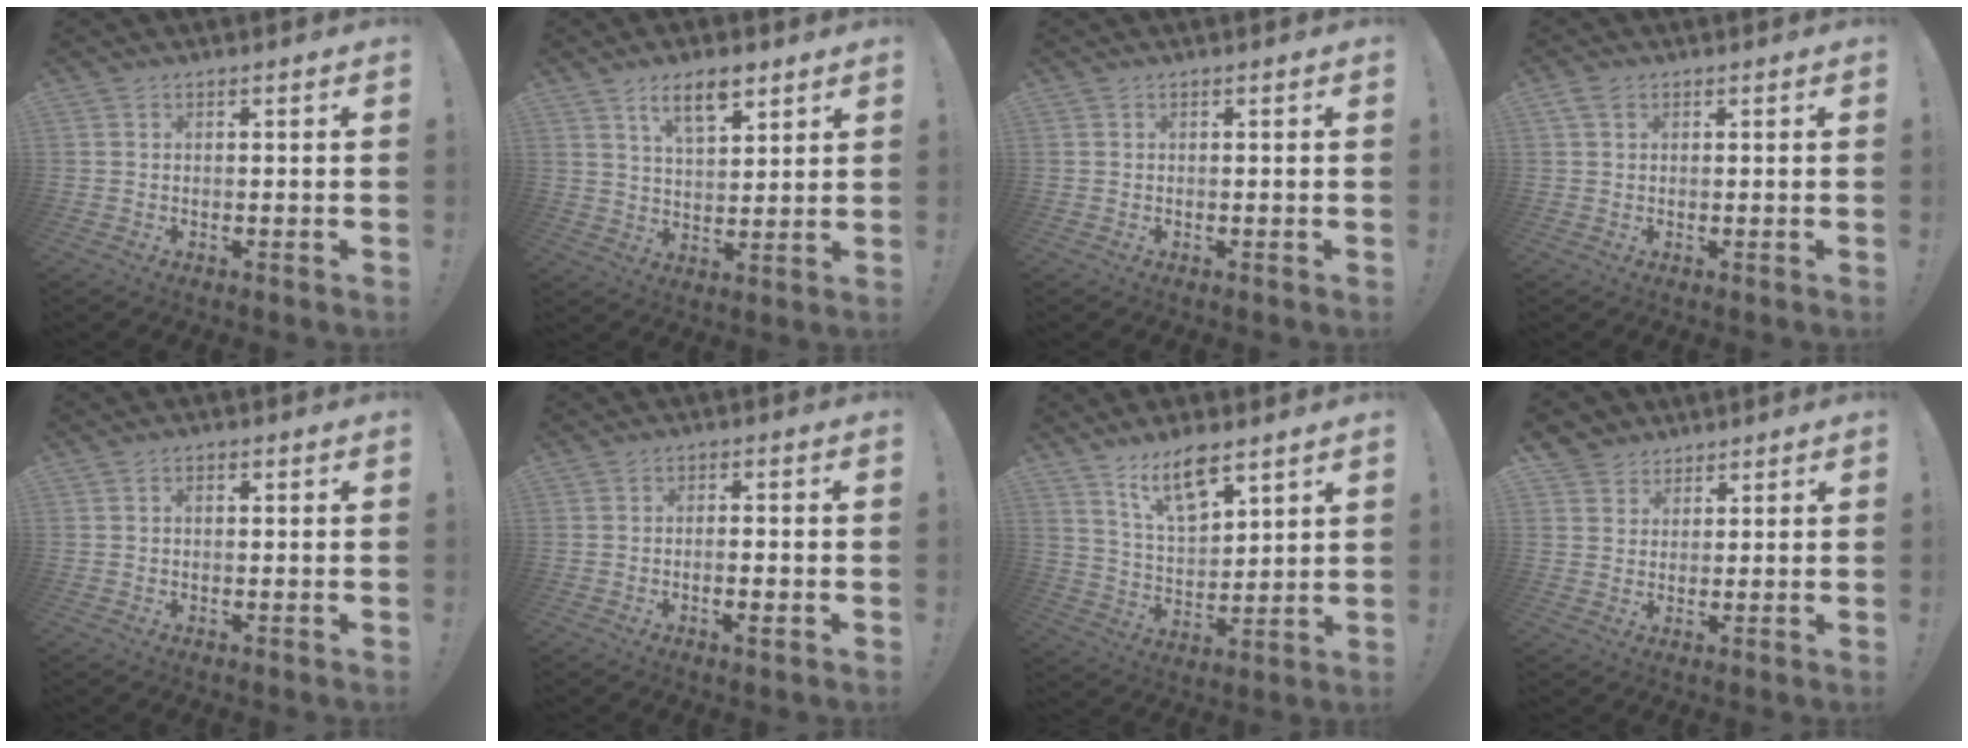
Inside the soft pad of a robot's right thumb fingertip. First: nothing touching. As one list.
[{"total": 9.4, "force": [6.1, 4.1, 5.9], "torque": [-0.090, -0.025, 0.108]}, {"total": 0.0}, {"total": 2.6, "force": [1.4, 1.6, 1.5], "torque": [-0.027, 0.002, 0.026]}, {"total": 1.1, "force": [0.1, 0.7, 0.8], "torque": [-0.015, 0.003, 0.000]}, {"total": 2.7, "force": [-1.1, 0.2, 2.4], "torque": [-0.040, -0.001, -0.020]}, {"total": 11.6, "force": [8.3, 4.6, 6.7], "torque": [-0.116, -0.046, 0.148]}, {"total": 4.7, "force": [3.1, 3.5, -0.1], "torque": [0.004, -0.023, 0.059]}]